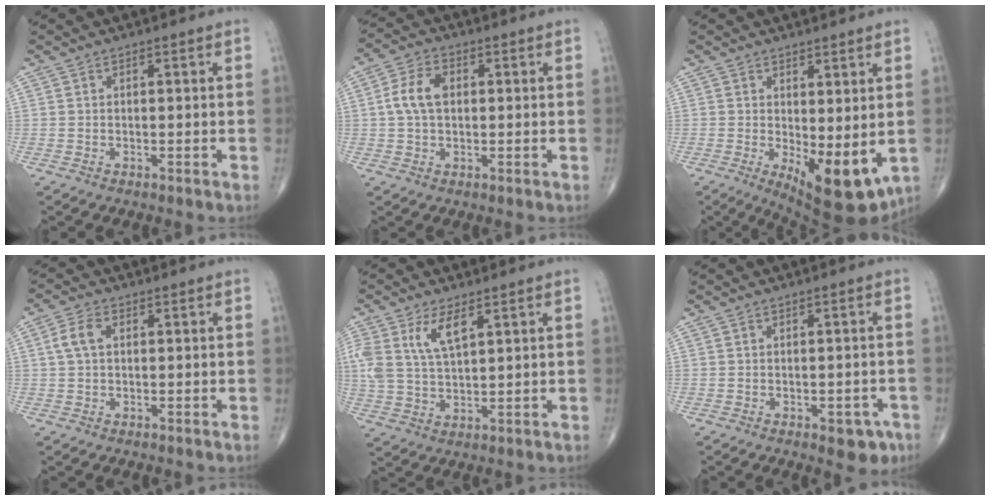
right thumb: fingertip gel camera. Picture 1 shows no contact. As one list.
[{"total": 6.6, "force": [0.7, 4.2, 5.0], "torque": [-0.102, 0.016, 0.008]}, {"total": 10.7, "force": [-1.3, 4.2, 9.7], "torque": [-0.130, -0.026, -0.004]}, {"total": 4.0, "force": [0.8, 2.5, 3.1], "torque": [-0.070, 0.010, 0.013]}, {"total": 8.3, "force": [3.7, 3.5, 6.5], "torque": [-0.134, -0.007, 0.081]}, {"total": 4.5, "force": [-2.2, 2.4, 3.2], "torque": [-0.014, 0.010, -0.022]}]